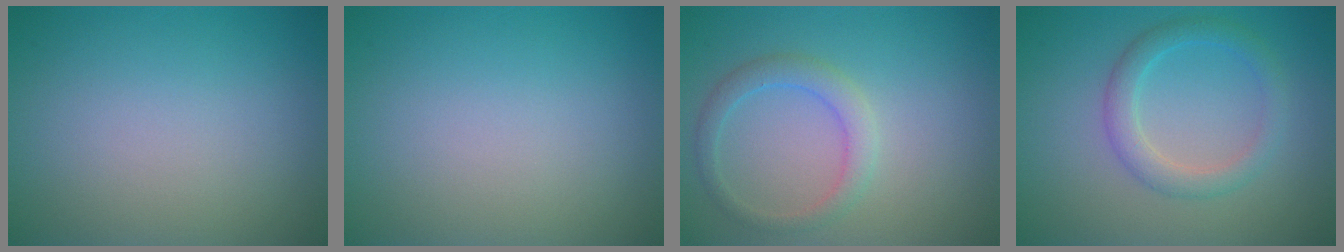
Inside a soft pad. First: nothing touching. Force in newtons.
{"total": 0.0}
{"total": 2.3, "press": 2.3, "slide": 0.2}
{"total": 2.7, "press": 2.7, "slide": 0.1}